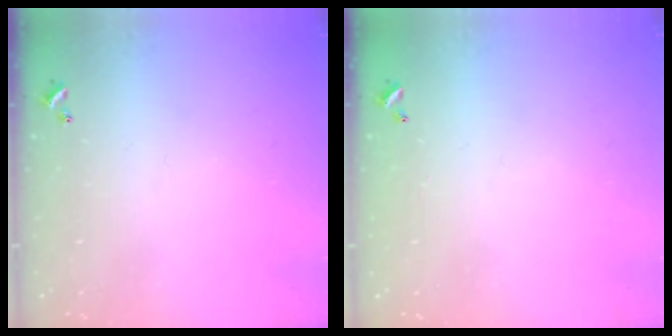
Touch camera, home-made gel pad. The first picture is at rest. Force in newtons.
{"total": 2.8, "press": 2.8, "slide": 0.1}